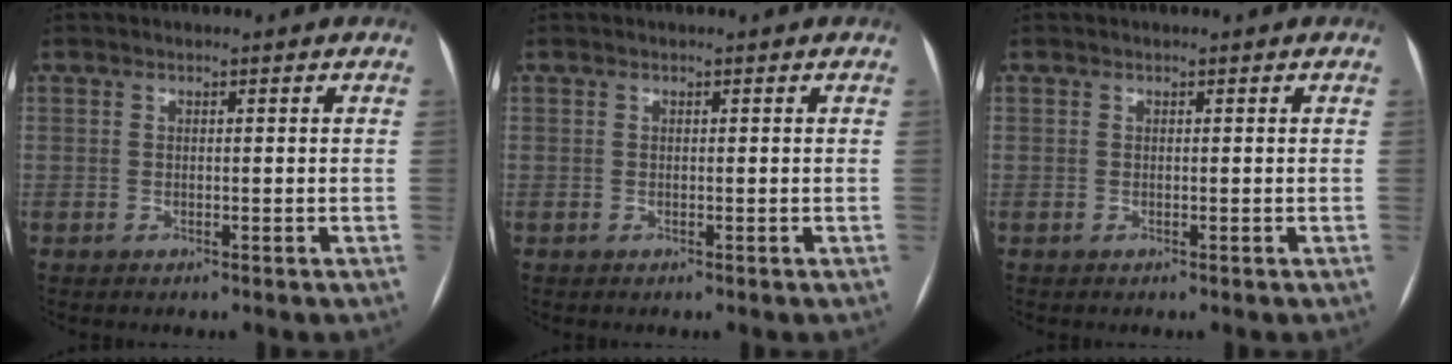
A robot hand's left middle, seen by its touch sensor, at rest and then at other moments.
{"total": 0.0}
{"total": 0.0}